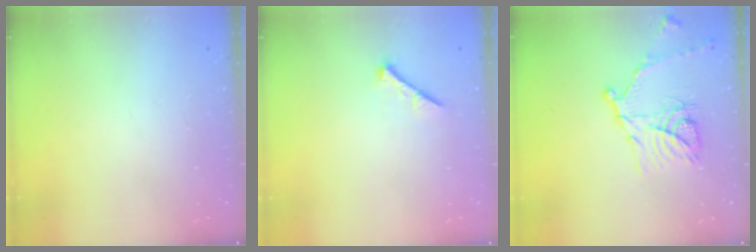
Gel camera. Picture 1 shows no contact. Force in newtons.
{"total": 0.0}
{"total": 16.1, "press": 16.1, "slide": 1.3}